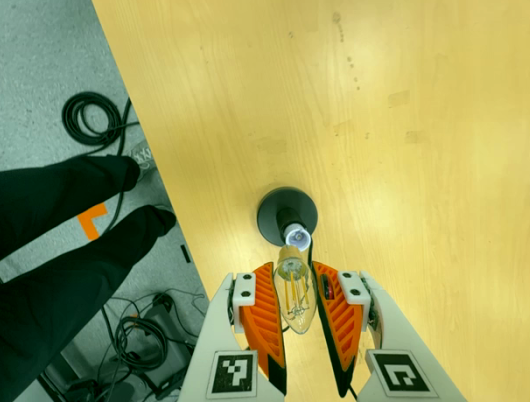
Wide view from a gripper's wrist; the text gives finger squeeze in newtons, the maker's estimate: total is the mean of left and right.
{"total": 13.4, "left": 13.8, "right": 12.9}